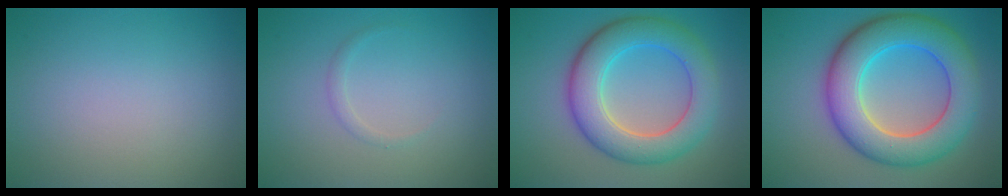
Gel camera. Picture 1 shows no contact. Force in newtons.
{"total": 0.8, "press": 0.8, "slide": 0.0}
{"total": 7.4, "press": 7.4, "slide": 0.5}
{"total": 9.5, "press": 9.5, "slide": 0.6}